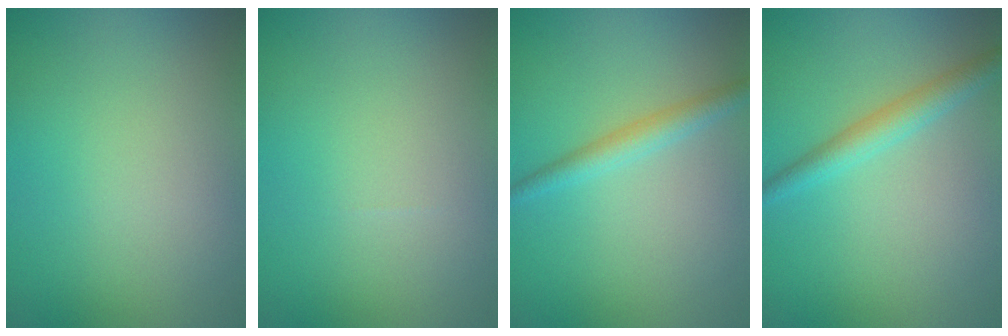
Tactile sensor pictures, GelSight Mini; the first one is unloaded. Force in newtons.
{"total": 0.0}
{"total": 2.4, "press": 2.4, "slide": 0.1}
{"total": 2.7, "press": 2.7, "slide": 0.2}